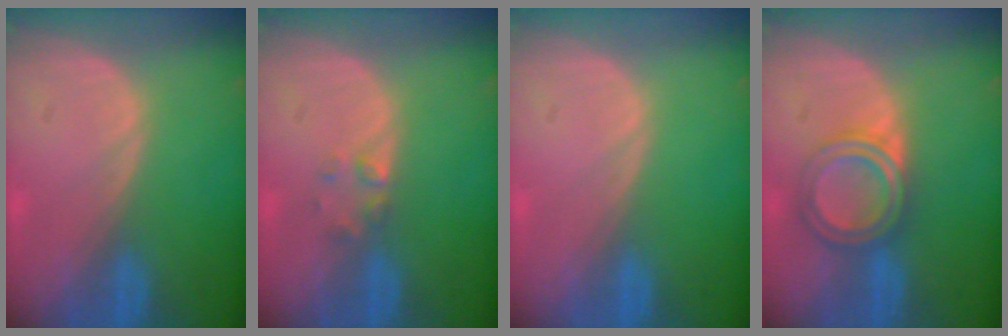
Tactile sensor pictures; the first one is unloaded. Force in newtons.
{"total": 1.7, "press": 1.7, "slide": 0.2}
{"total": 0.0}
{"total": 5.2, "press": 5.2, "slide": 0.1}